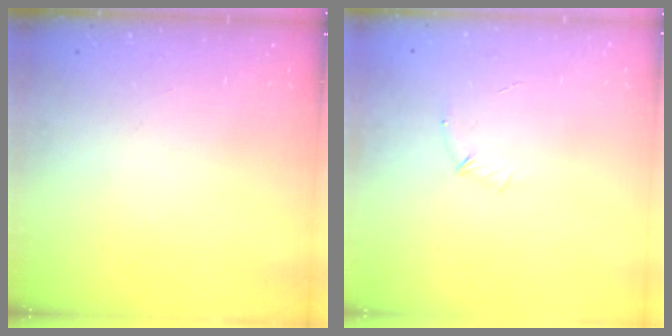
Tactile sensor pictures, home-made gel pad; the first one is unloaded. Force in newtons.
{"total": 4.9, "press": 4.7, "slide": 1.2}